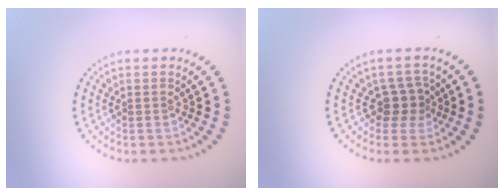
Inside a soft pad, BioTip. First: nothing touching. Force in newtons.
{"total": 2.2, "press": 1.8, "slide": 1.3}